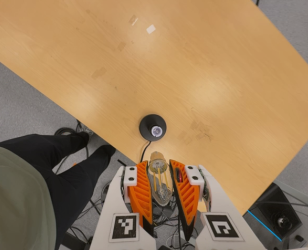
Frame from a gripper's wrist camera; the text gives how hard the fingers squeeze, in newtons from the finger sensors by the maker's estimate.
{"total": 21.6, "left": 23.4, "right": 19.9}